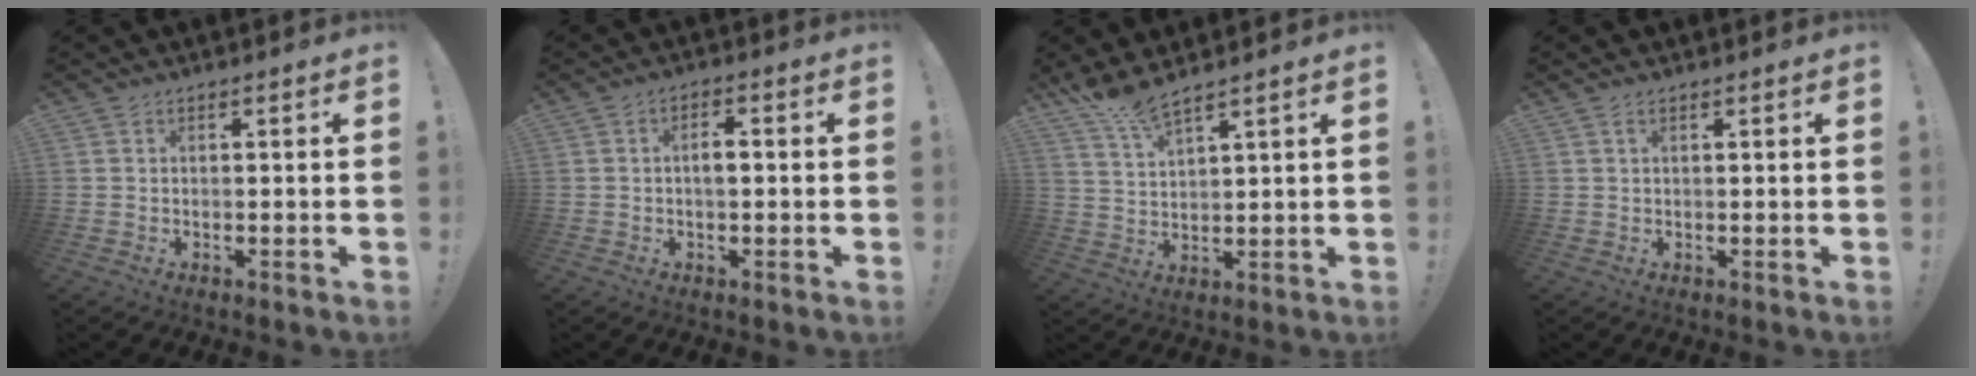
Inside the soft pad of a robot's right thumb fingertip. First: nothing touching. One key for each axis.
{"total": 3.3, "fx": -0.3, "fy": 1.5, "fz": 2.9, "tx": -0.041, "ty": 0.005, "tz": -0.010}
{"total": 6.6, "fx": 5.8, "fy": 0.6, "fz": 3.2, "tx": -0.070, "ty": -0.034, "tz": 0.106}
{"total": 1.0, "fx": 0.5, "fy": 0.3, "fz": 0.8, "tx": -0.017, "ty": 0.001, "tz": 0.009}